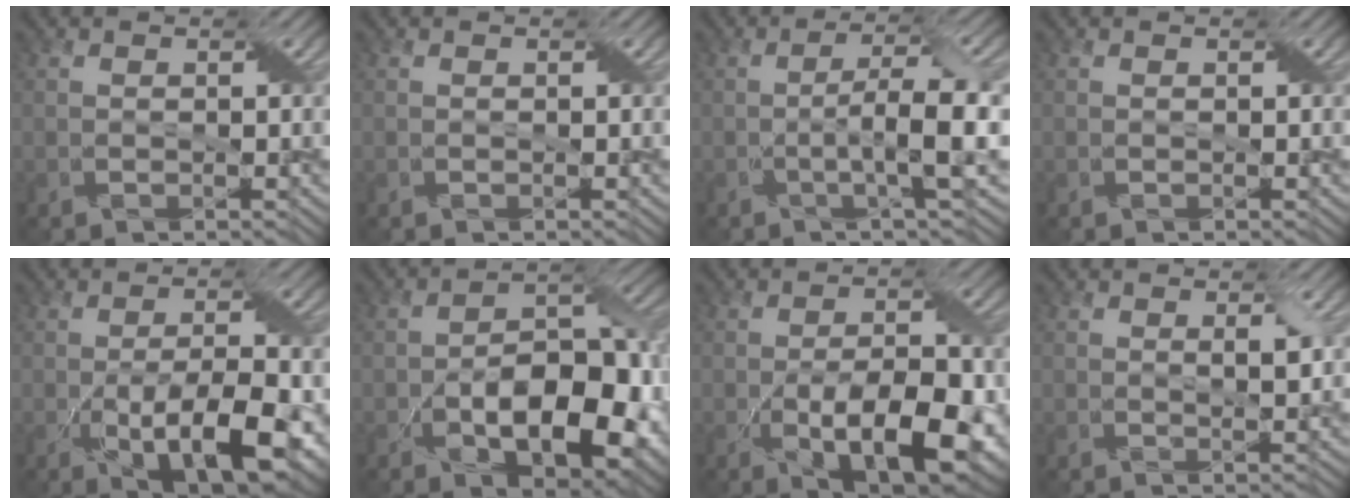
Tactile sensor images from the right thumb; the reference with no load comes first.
{"total": 0.0}
{"total": 5.9, "force": [-1.7, 0.6, 5.6], "torque": [-0.087, 0.015, -0.036]}
{"total": 0.0}
{"total": 10.4, "force": [-3.5, 3.9, 8.9], "torque": [-0.143, -0.010, -0.049]}
{"total": 12.8, "force": [-4.2, 6.6, 10.1], "torque": [-0.150, -0.011, -0.065]}
{"total": 11.8, "force": [-4.2, 5.1, 9.8], "torque": [-0.141, -0.008, -0.062]}
{"total": 1.7, "force": [0.7, 0.3, 1.5], "torque": [-0.026, -0.001, 0.014]}